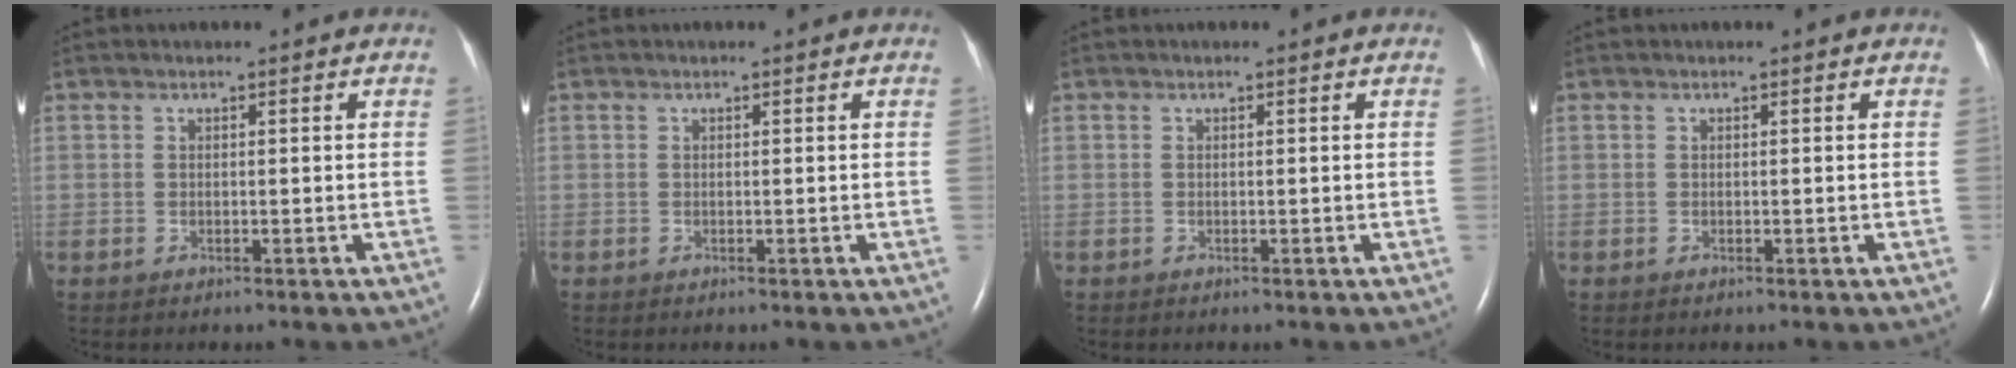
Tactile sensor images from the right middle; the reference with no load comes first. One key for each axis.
{"total": 0.0}
{"total": 0.0}
{"total": 0.0}